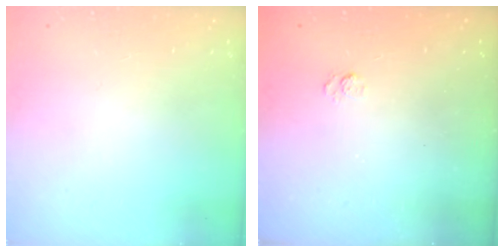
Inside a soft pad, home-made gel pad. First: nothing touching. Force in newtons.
{"total": 2.1, "press": 1.6, "slide": 1.3}